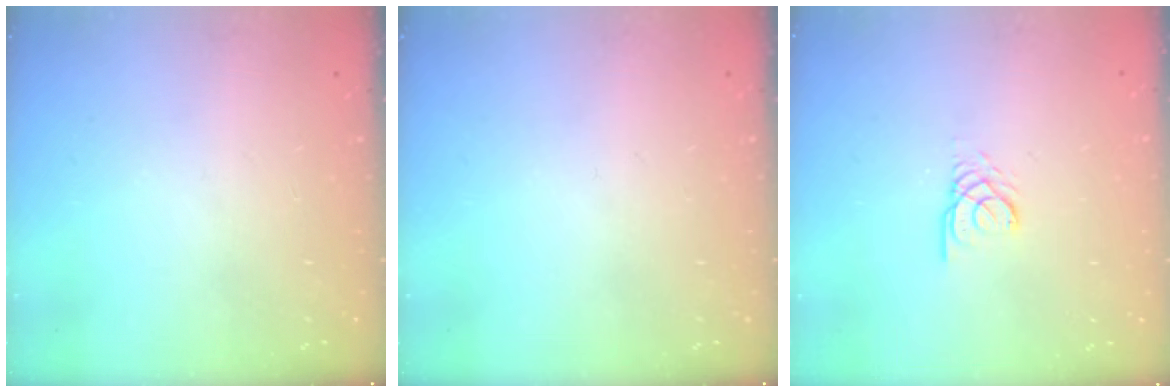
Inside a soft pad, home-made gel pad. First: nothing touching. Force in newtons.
{"total": 0.0}
{"total": 2.4, "press": 2.4, "slide": 0.1}